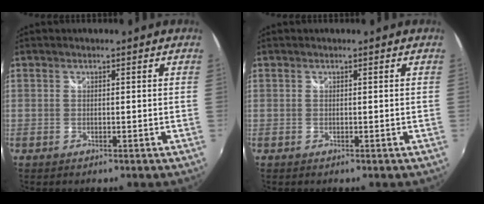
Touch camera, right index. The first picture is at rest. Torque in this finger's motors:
{"motor_torque": [0.00, 0.00, 0.00, 0.00]}